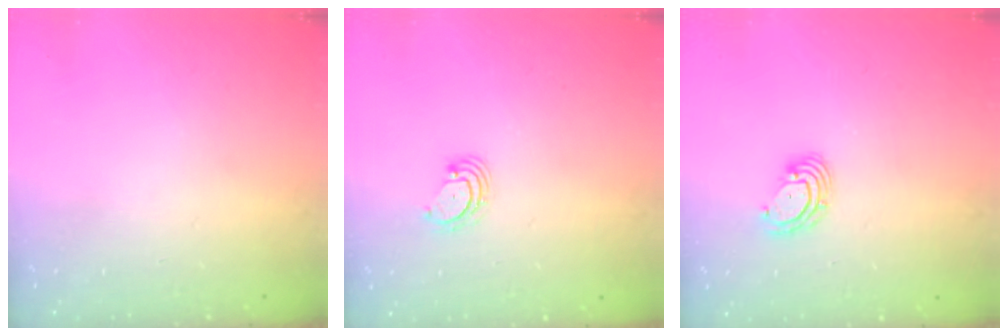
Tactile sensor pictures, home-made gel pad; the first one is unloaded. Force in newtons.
{"total": 3.3, "press": 3.3, "slide": 0.6}
{"total": 5.1, "press": 5.0, "slide": 0.6}